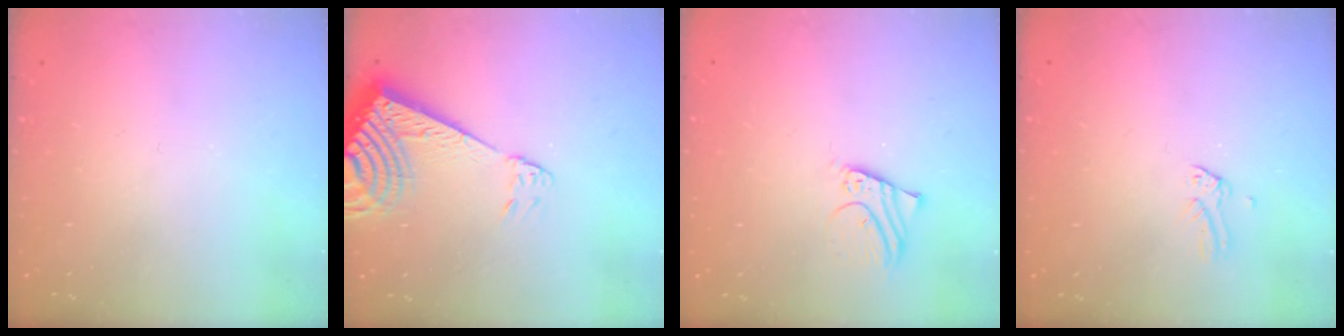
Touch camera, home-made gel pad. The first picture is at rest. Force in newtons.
{"total": 13.3, "press": 13.2, "slide": 1.9}
{"total": 2.7, "press": 2.7, "slide": 0.2}
{"total": 0.0}